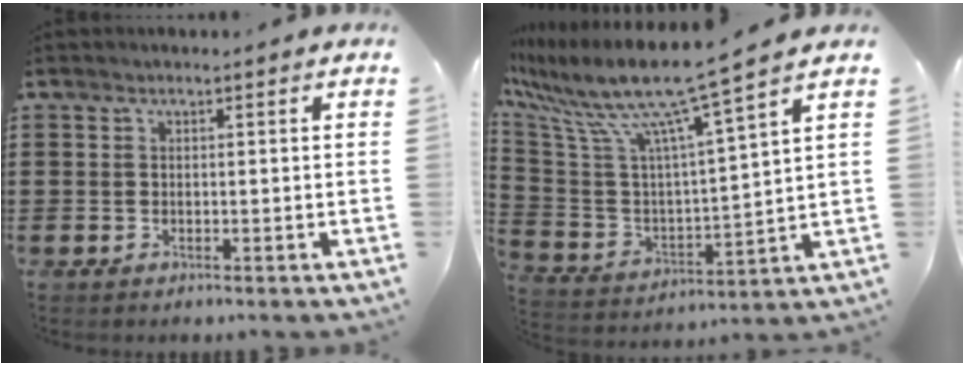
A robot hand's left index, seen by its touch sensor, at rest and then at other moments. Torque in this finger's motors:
{"motor_torque": [2.14, 0.00, 0.96, 0.21]}